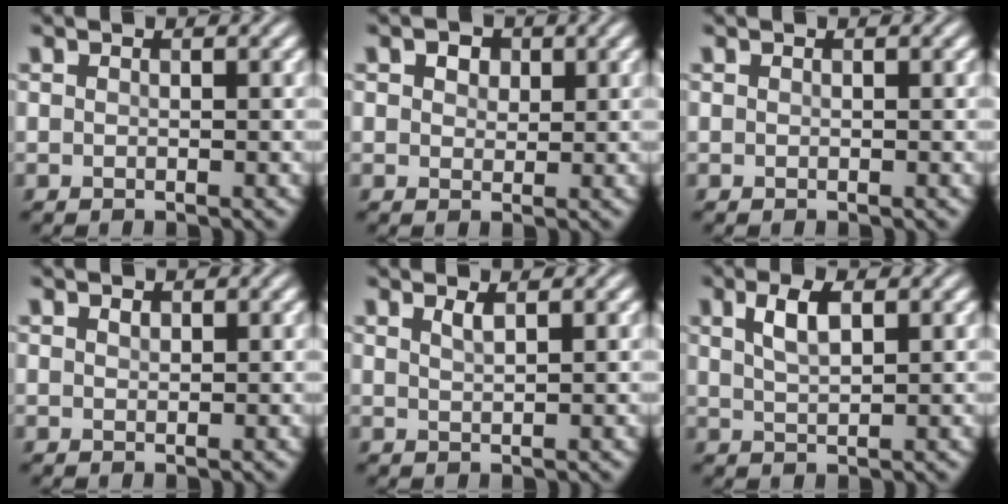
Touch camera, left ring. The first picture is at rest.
{"total": 2.5, "force": [1.4, 1.6, 1.3], "torque": [-0.018, 0.002, 0.011]}
{"total": 0.0}
{"total": 0.6, "force": [0.4, 0.3, 0.3], "torque": [-0.006, -0.001, 0.010]}
{"total": 1.3, "force": [0.8, 0.3, 0.9], "torque": [-0.012, 0.001, 0.013]}
{"total": 2.8, "force": [1.3, 1.0, 2.2], "torque": [-0.044, 0.005, 0.026]}